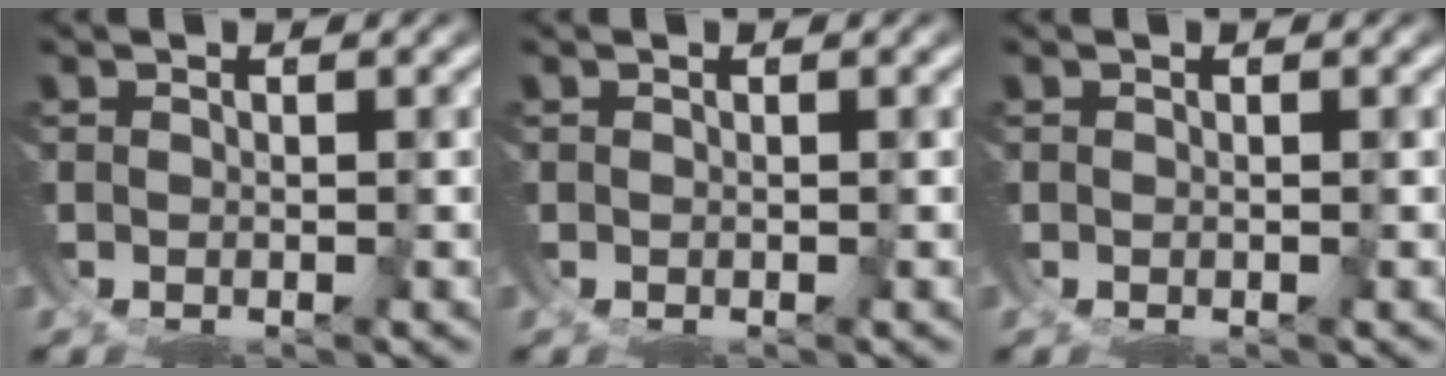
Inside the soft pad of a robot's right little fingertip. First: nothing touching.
{"total": 0.0}
{"total": 0.0}